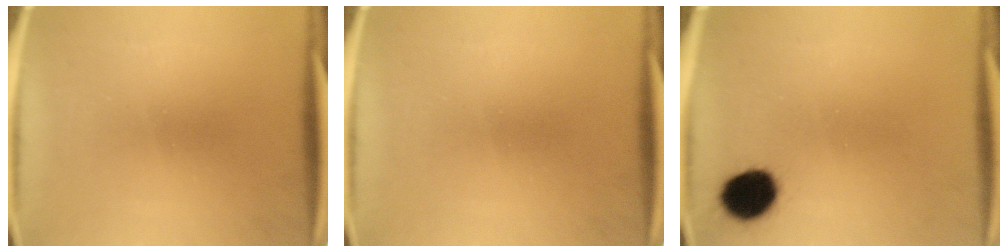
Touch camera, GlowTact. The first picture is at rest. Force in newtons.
{"total": 0.0}
{"total": 9.2}